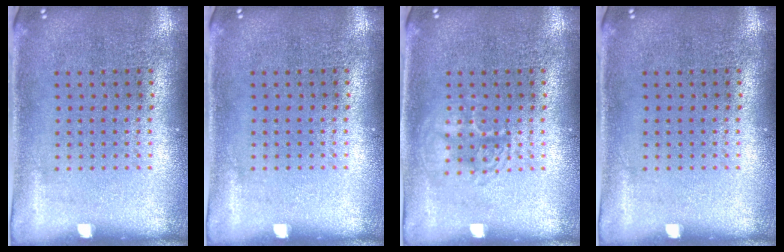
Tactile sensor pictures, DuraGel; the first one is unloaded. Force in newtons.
{"total": 0.0}
{"total": 1.9, "press": 1.9, "slide": 0.3}
{"total": 0.0}